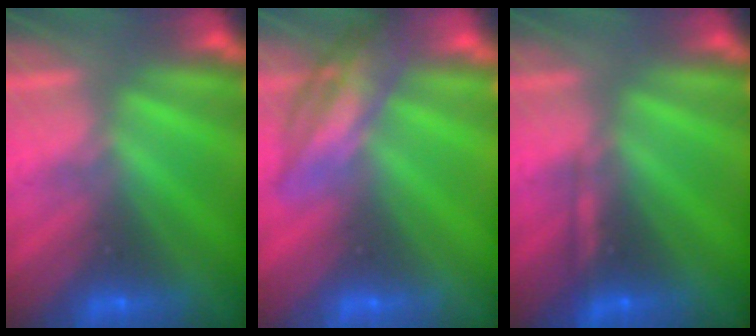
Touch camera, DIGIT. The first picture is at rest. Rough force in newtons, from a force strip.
{"total": 2.4}
{"total": 2.2}